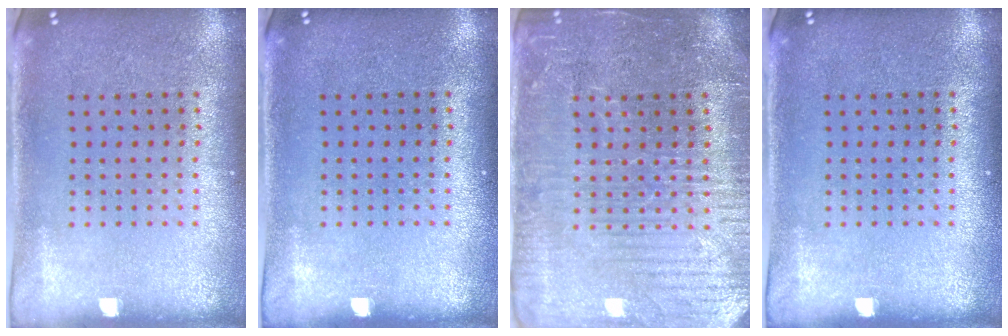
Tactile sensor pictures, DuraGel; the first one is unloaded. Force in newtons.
{"total": 0.0}
{"total": 4.2, "press": 3.9, "slide": 1.4}
{"total": 0.0}